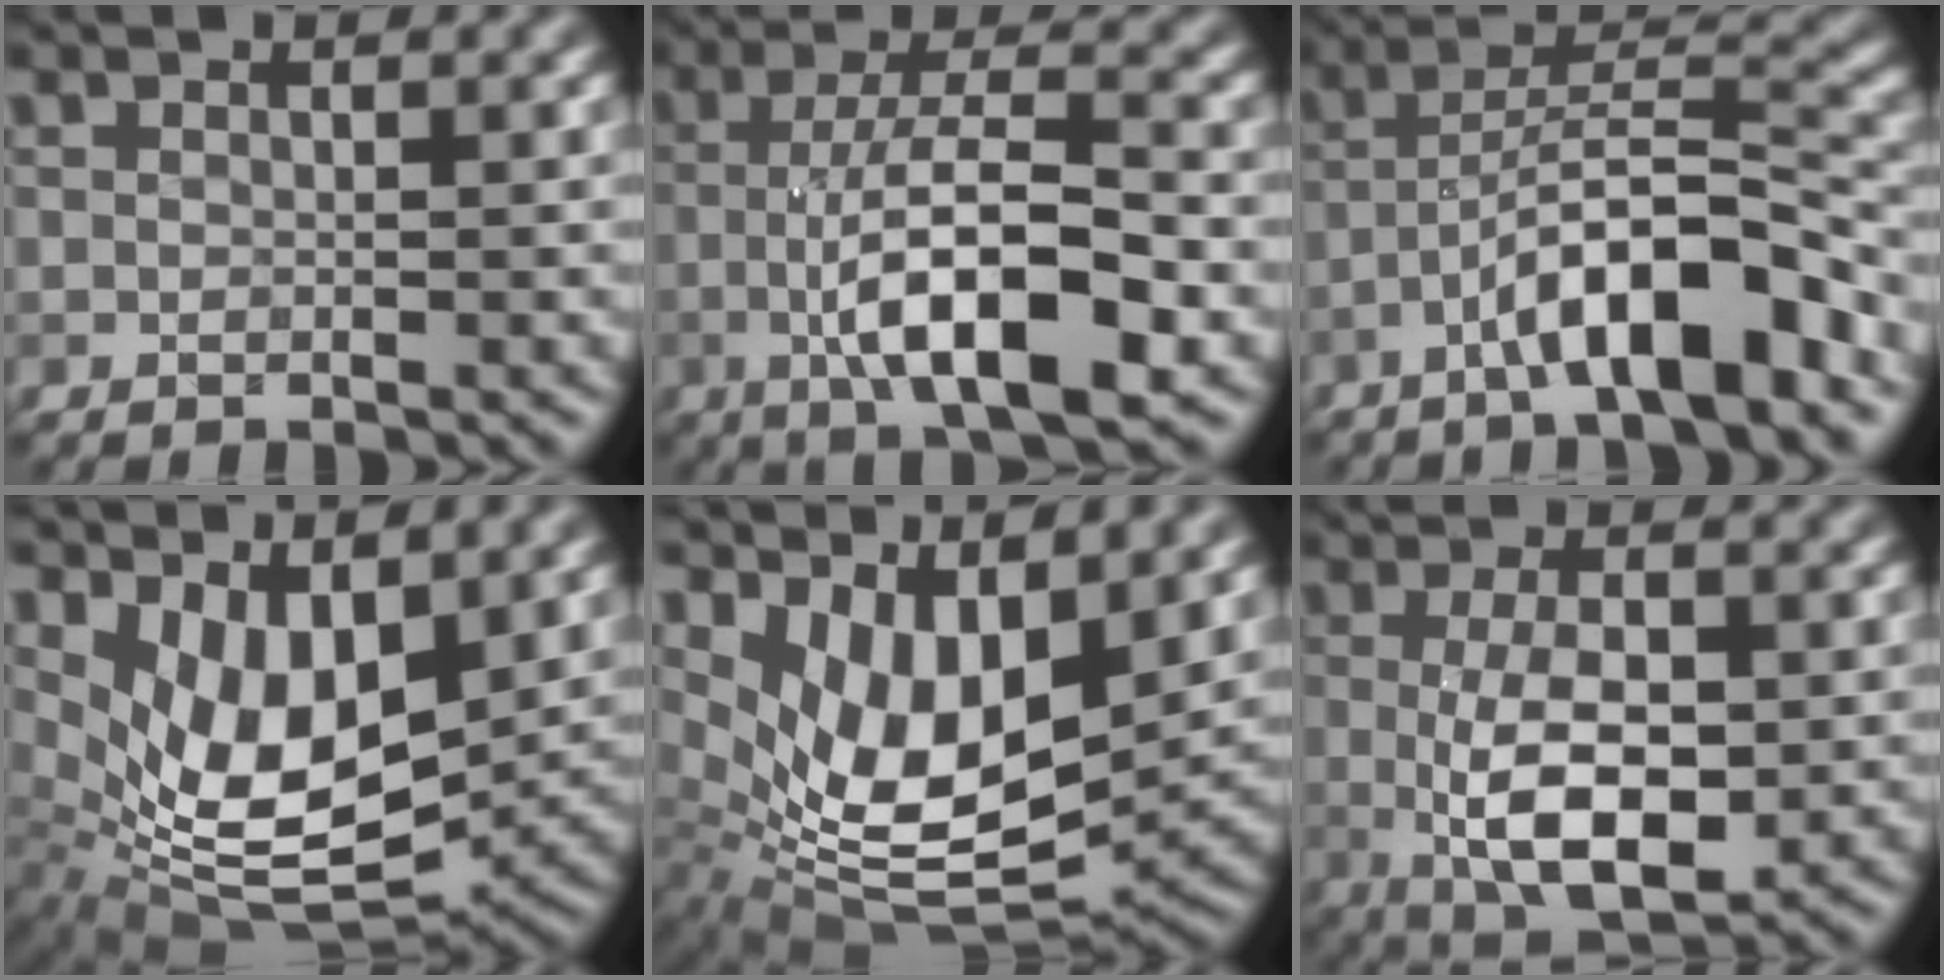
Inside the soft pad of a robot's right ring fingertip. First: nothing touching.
{"total": 9.4, "force": [-2.5, 2.5, 8.7], "torque": [-0.141, 0.008, -0.050]}
{"total": 8.2, "force": [-4.2, 1.7, 6.8], "torque": [-0.108, 0.022, -0.073]}
{"total": 8.5, "force": [2.5, 4.2, 7.0], "torque": [-0.133, -0.011, 0.045]}
{"total": 10.0, "force": [3.1, 4.8, 8.3], "torque": [-0.156, -0.015, 0.057]}
{"total": 7.4, "force": [-0.4, 3.0, 6.8], "torque": [-0.125, -0.008, -0.006]}